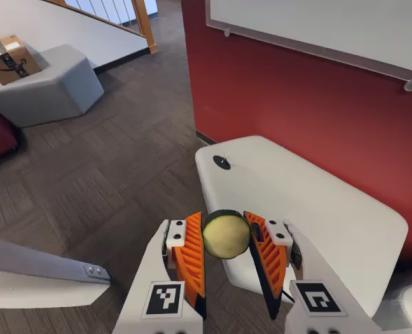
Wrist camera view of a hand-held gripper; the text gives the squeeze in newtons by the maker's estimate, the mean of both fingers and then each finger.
{"total": 11.6, "left": 11.8, "right": 11.5}